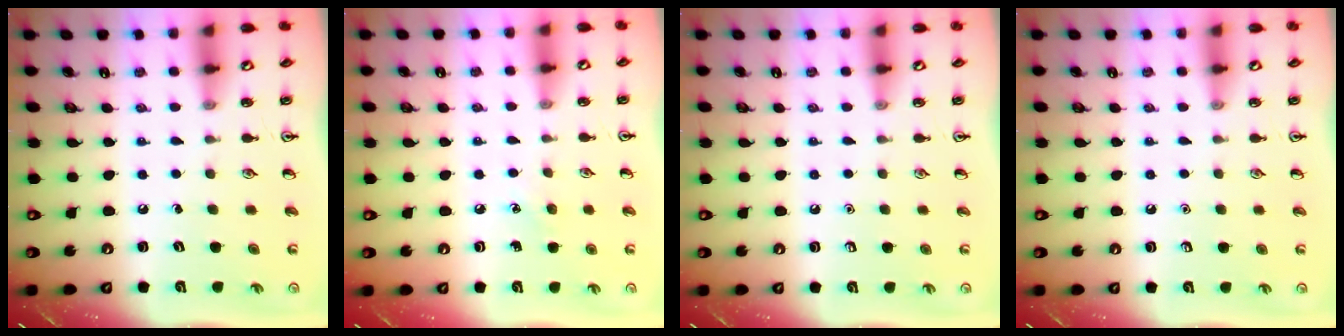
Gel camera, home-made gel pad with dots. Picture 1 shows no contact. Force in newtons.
{"total": 3.3, "press": 3.1, "slide": 1.2}
{"total": 0.0}
{"total": 0.0}